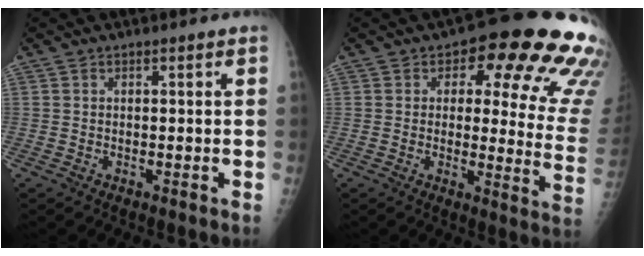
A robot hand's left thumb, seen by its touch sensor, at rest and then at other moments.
{"total": 19.7, "force": [10.3, 8.5, 14.5], "torque": [-0.118, -0.049, 0.107]}